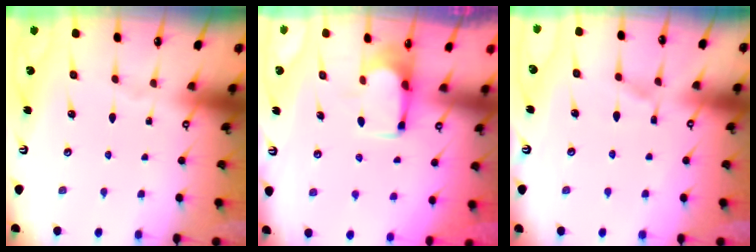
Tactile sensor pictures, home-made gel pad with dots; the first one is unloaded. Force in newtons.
{"total": 1.8, "press": 1.7, "slide": 0.5}
{"total": 4.3, "press": 4.3, "slide": 0.5}